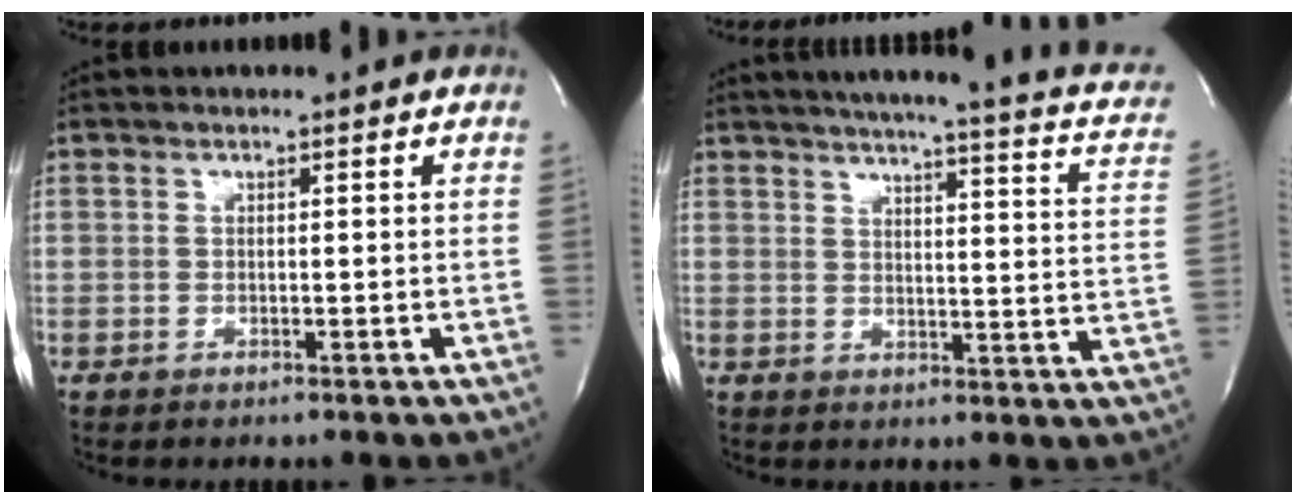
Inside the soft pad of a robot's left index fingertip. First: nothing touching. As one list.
[{"total": 20.2, "force": [16.0, 2.4, 12.1], "torque": [-0.168, -0.017, 0.174]}]